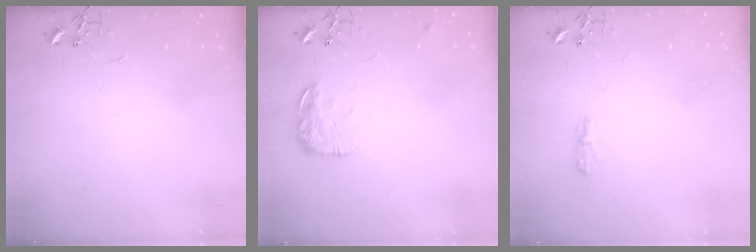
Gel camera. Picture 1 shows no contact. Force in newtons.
{"total": 12.3, "press": 12.2, "slide": 0.6}
{"total": 5.1, "press": 5.0, "slide": 0.6}